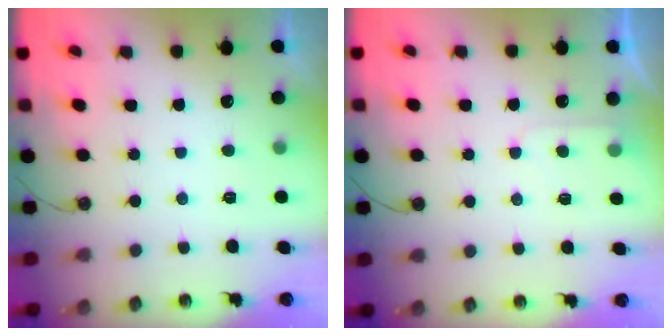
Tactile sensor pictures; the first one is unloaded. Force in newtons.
{"total": 5.3, "press": 5.2, "slide": 0.7}